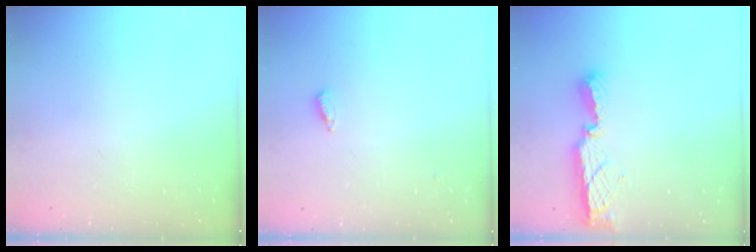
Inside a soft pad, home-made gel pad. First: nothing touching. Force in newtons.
{"total": 2.2, "press": 2.2, "slide": 0.5}
{"total": 7.9, "press": 7.9, "slide": 0.3}